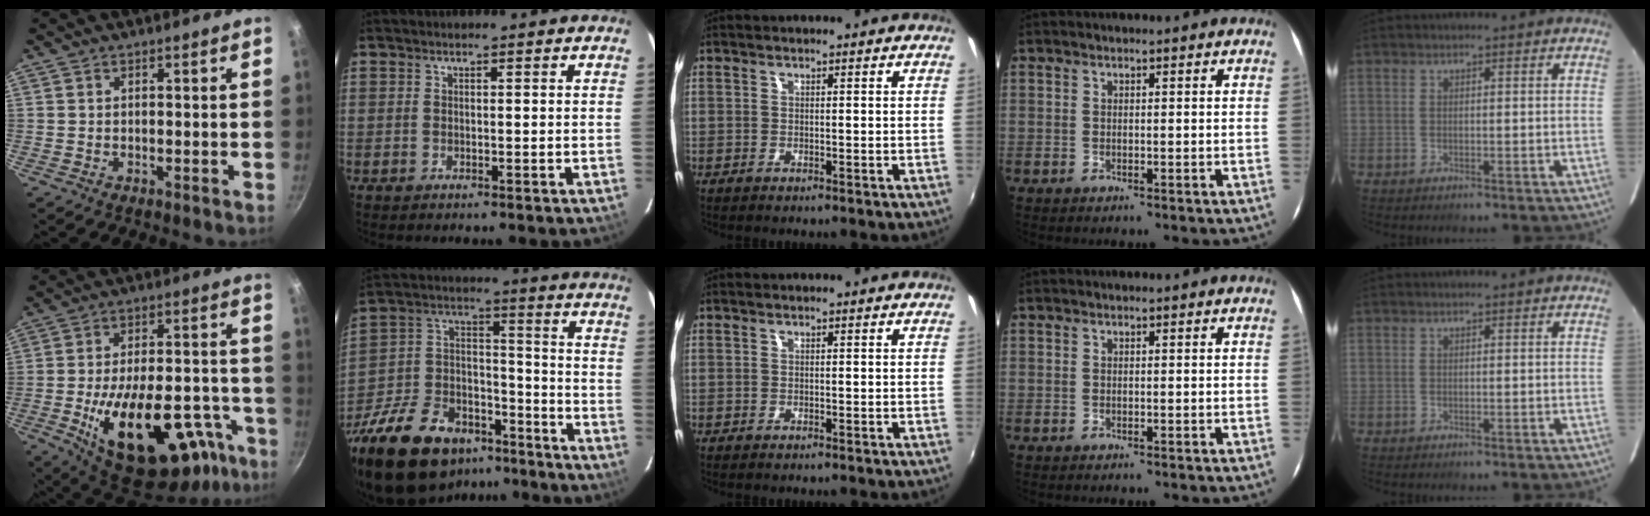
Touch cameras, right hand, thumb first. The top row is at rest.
{"thumb": {"total": 29.9, "force": [-13.6, 14.5, 22.4], "torque": [-0.281, 0.052, -0.183]}, "index": {"total": 29.8, "force": [-20.9, 14.8, 15.3], "torque": [-0.340, 0.007, -0.324]}}